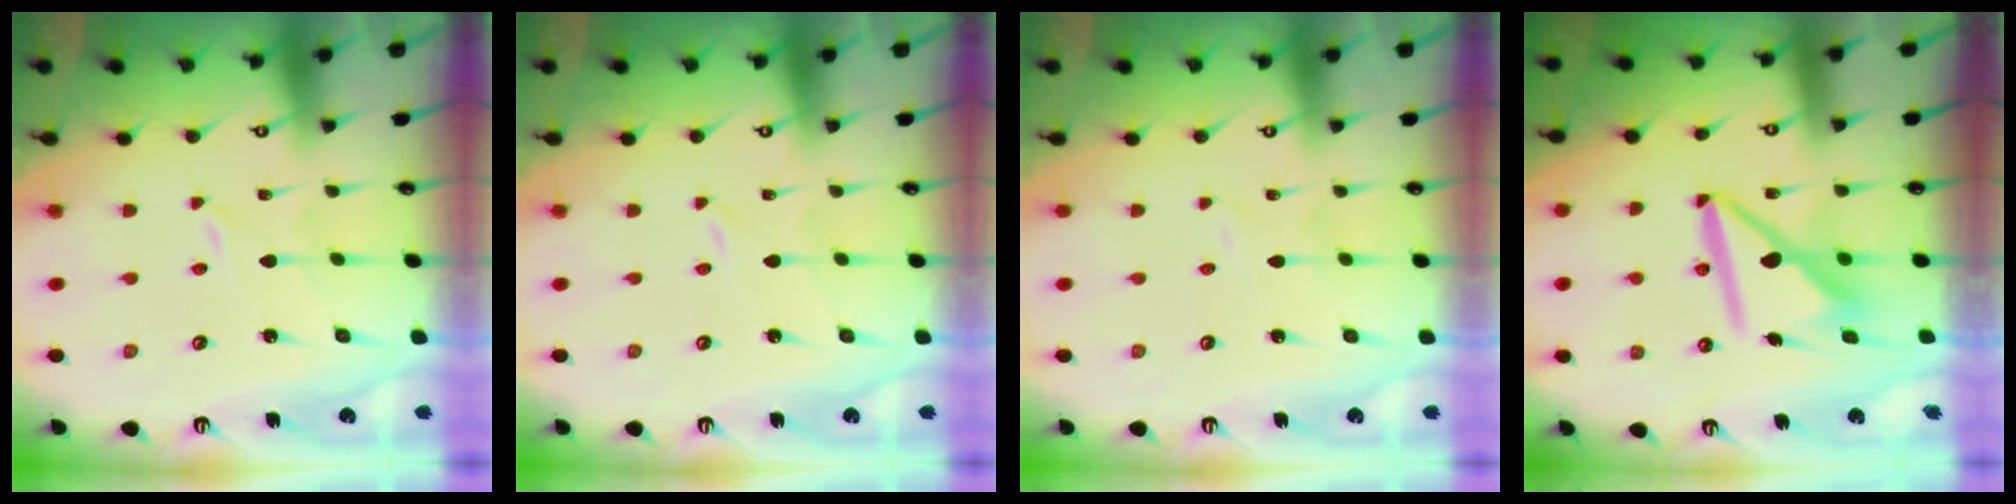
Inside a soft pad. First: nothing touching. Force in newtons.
{"total": 0.0}
{"total": 0.0}
{"total": 10.3, "press": 10.3, "slide": 1.0}